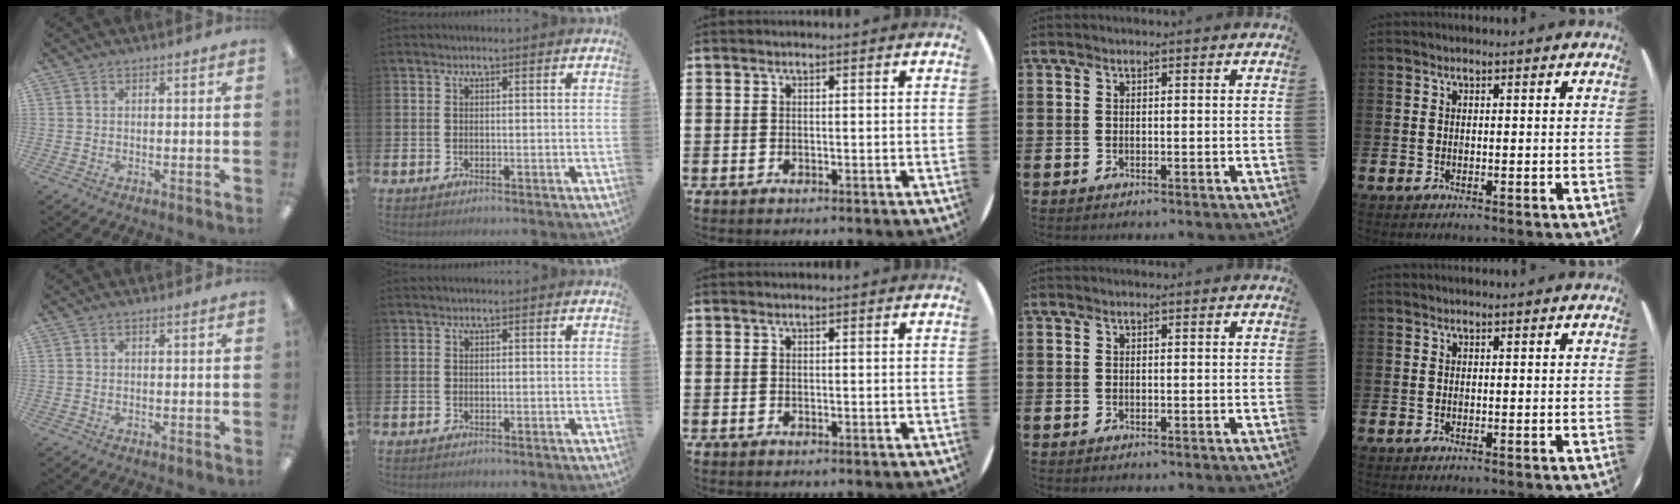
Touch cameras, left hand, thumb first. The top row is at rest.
{}